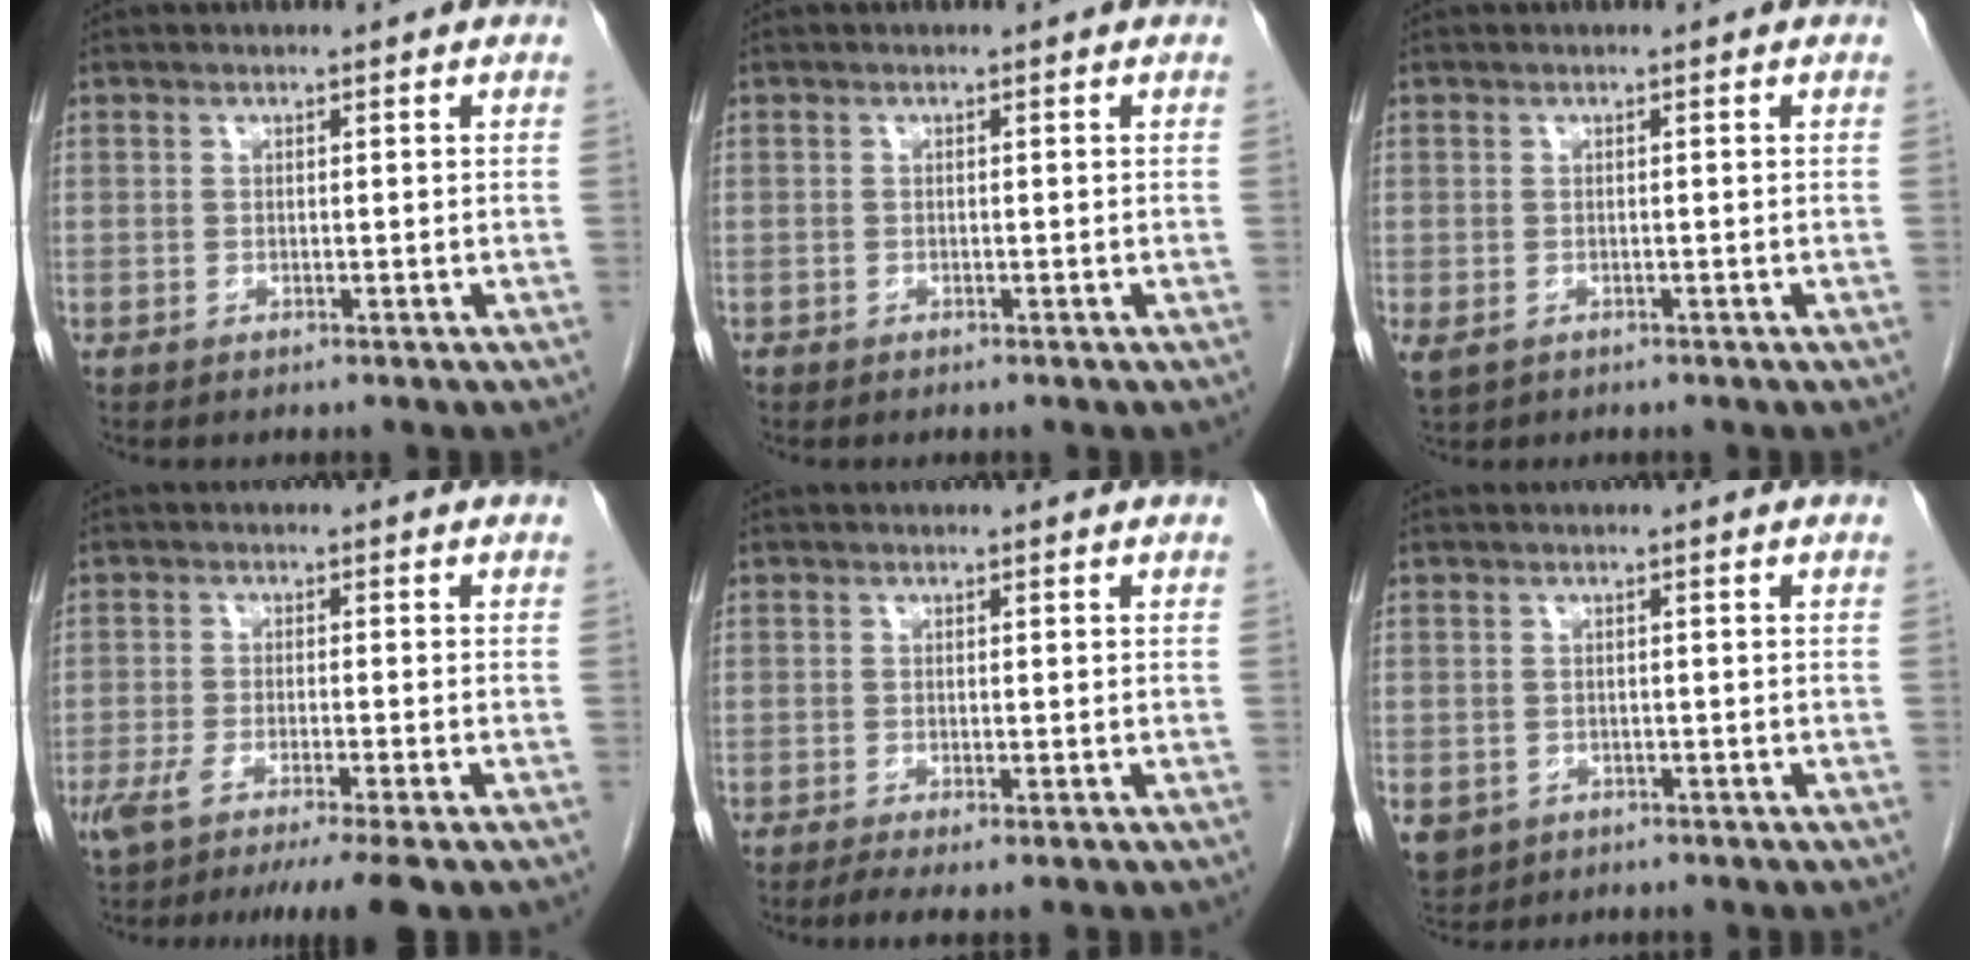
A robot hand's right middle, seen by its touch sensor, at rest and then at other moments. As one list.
[{"total": 0.0}, {"total": 2.8, "force": [-1.4, 1.6, 1.7], "torque": [-0.041, -0.008, -0.017]}, {"total": 9.8, "force": [-7.4, -0.2, 6.5], "torque": [-0.091, -0.019, -0.113]}, {"total": 2.5, "force": [-1.5, 0.3, 2.0], "torque": [-0.035, -0.011, -0.028]}, {"total": 6.3, "force": [-2.8, 5.2, 2.0], "torque": [-0.055, -0.004, -0.037]}]